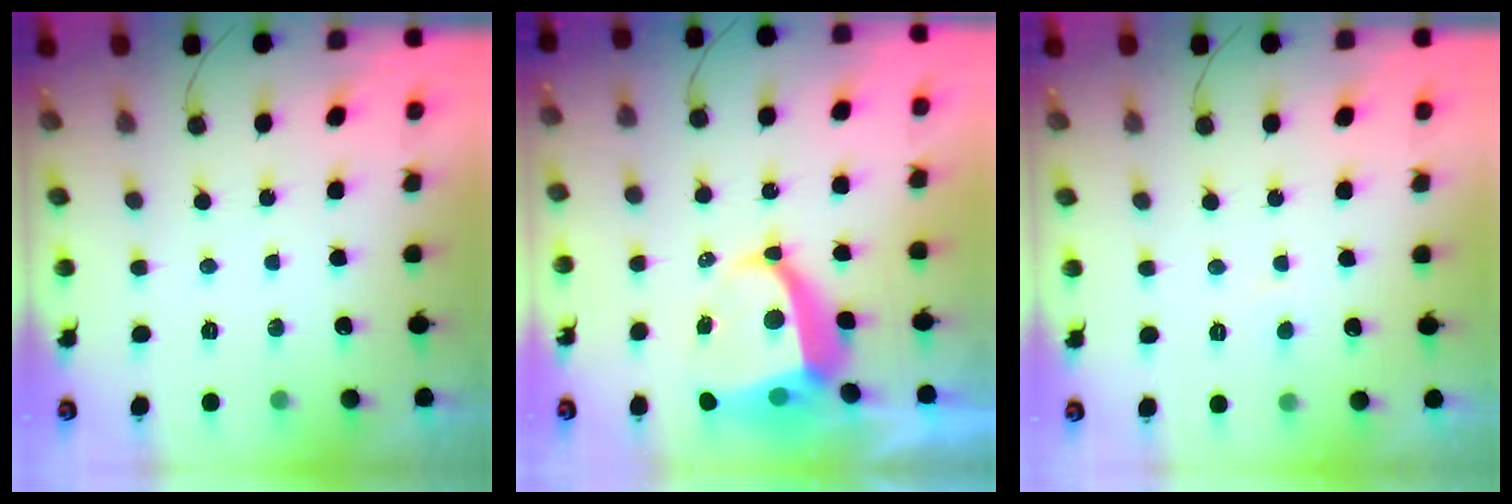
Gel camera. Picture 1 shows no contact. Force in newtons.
{"total": 8.4, "press": 8.3, "slide": 1.0}
{"total": 2.4, "press": 2.4, "slide": 0.2}